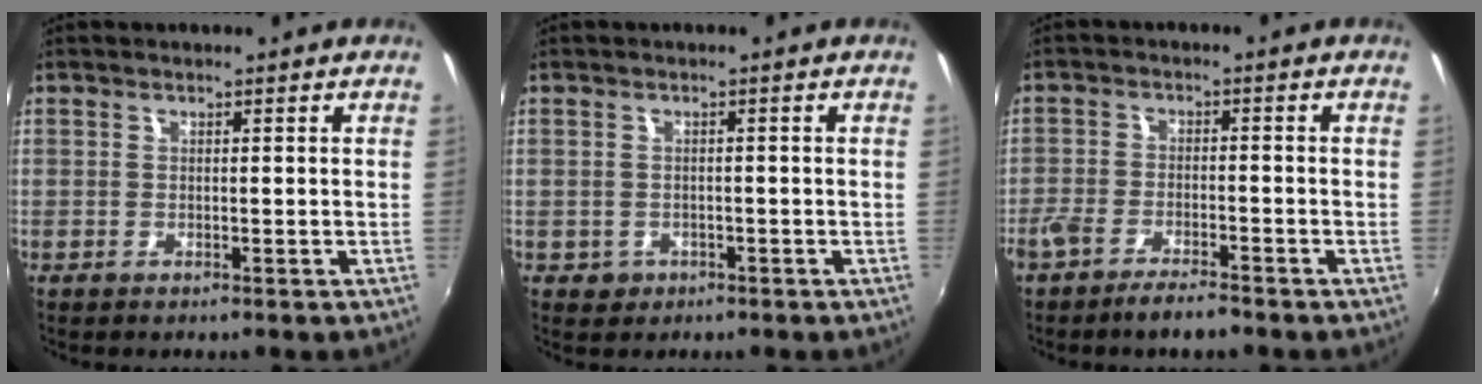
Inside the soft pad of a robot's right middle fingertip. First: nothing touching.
{"total": 2.3, "force": [-0.8, 2.1, 0.7], "torque": [-0.018, -0.001, -0.008]}
{"total": 5.9, "force": [-4.8, 1.3, 3.2], "torque": [-0.082, -0.011, -0.092]}